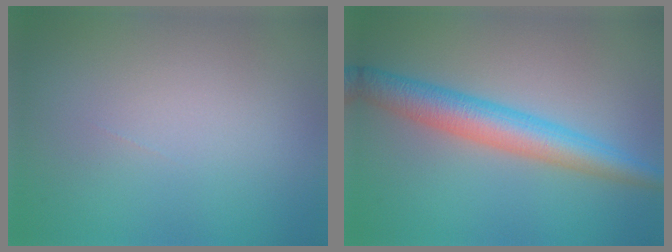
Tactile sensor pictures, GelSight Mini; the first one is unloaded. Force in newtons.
{"total": 5.0, "press": 5.0, "slide": 0.1}